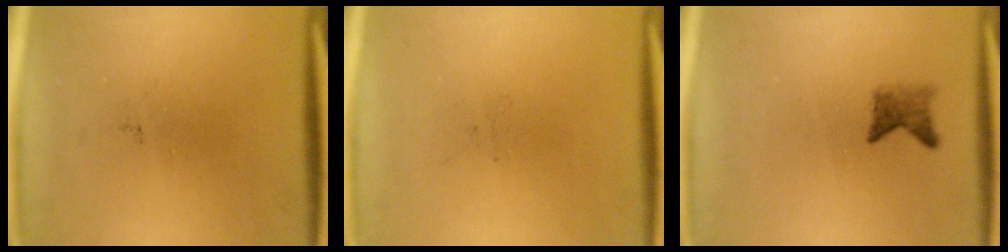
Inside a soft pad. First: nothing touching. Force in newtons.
{"total": 0.0}
{"total": 2.0}